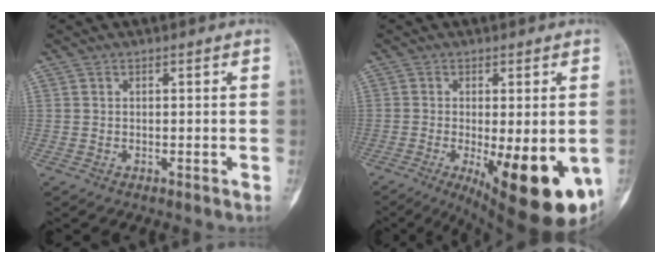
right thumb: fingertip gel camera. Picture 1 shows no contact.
{"total": 18.3, "force": [-5.9, 6.2, 16.2], "torque": [-0.176, -0.024, -0.065]}